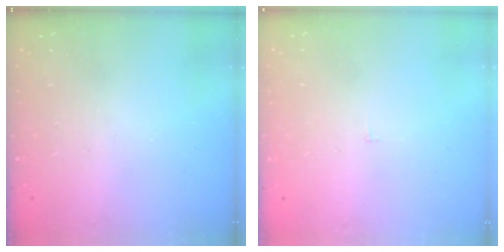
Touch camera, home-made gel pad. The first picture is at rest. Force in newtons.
{"total": 1.8, "press": 1.8, "slide": 0.1}